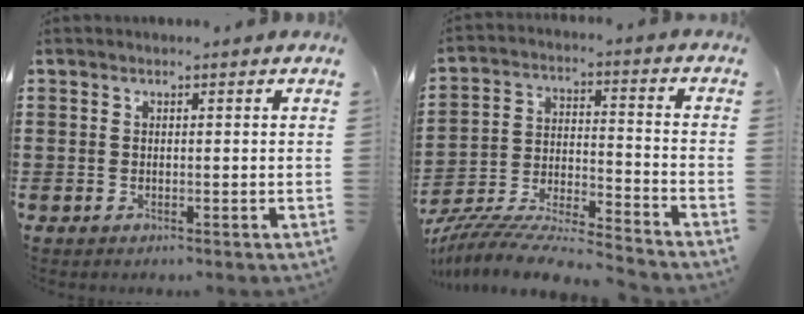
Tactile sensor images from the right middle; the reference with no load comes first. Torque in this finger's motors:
{"motor_torque": [0.14, -0.03, 0.15, 0.17]}